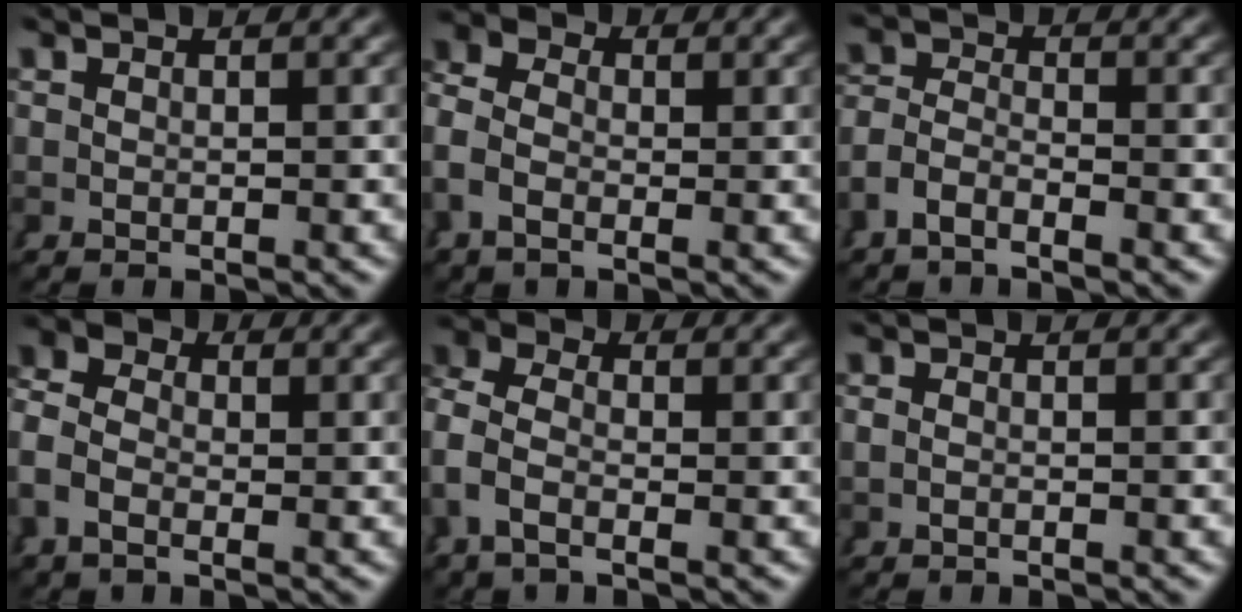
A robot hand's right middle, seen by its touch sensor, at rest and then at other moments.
{"total": 3.9, "force": [-0.4, 3.0, 2.5], "torque": [-0.056, -0.008, -0.014]}
{"total": 2.5, "force": [-1.9, 1.0, 1.1], "torque": [-0.030, -0.012, -0.033]}
{"total": 4.4, "force": [-0.2, 3.4, 2.8], "torque": [-0.060, -0.007, -0.012]}
{"total": 4.7, "force": [-0.4, 3.5, 3.0], "torque": [-0.087, -0.011, -0.013]}
{"total": 0.6, "force": [-0.3, 0.2, 0.5], "torque": [-0.010, 0.001, -0.006]}